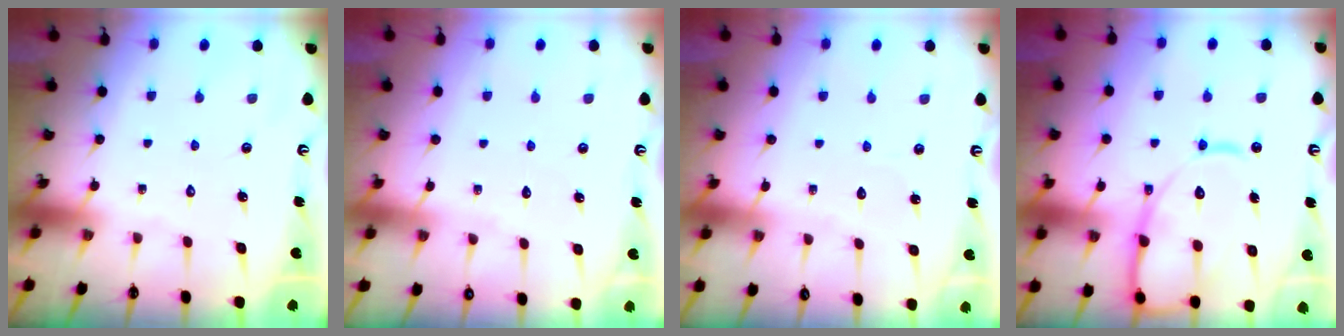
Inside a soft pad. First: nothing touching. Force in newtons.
{"total": 3.3, "press": 3.3, "slide": 0.6}
{"total": 2.4, "press": 2.4, "slide": 0.2}
{"total": 17.5, "press": 17.4, "slide": 1.6}